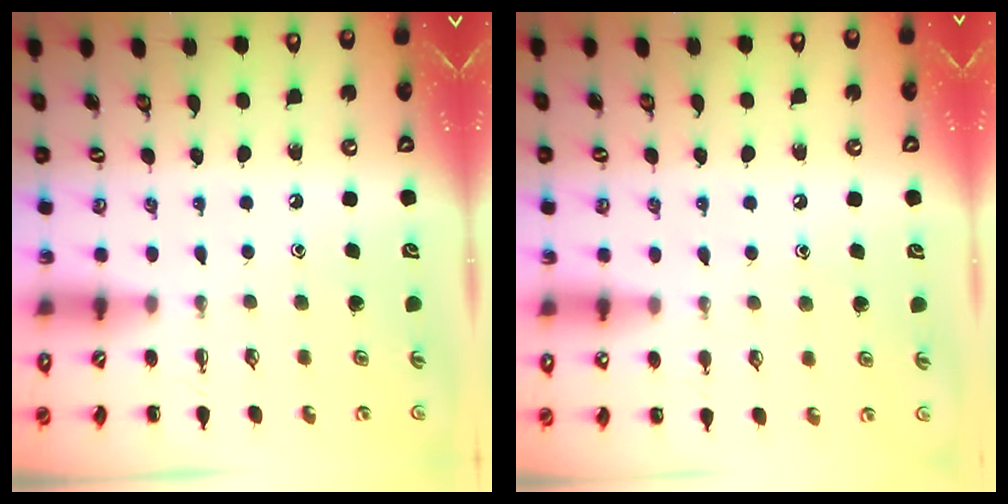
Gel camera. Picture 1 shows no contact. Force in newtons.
{"total": 6.2, "press": 5.9, "slide": 1.9}